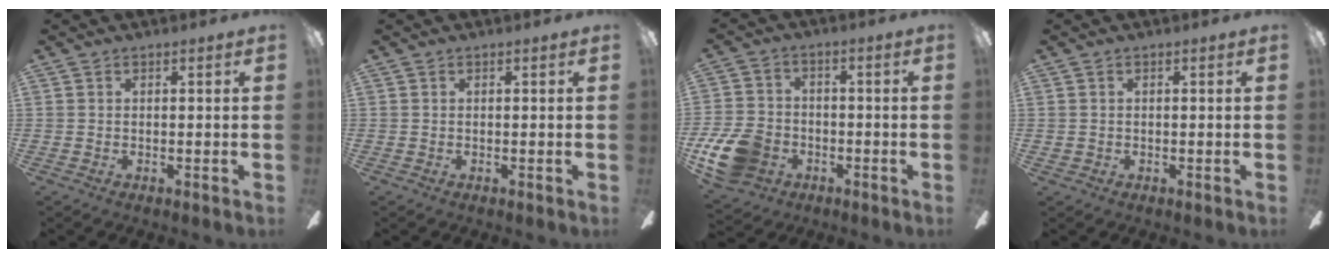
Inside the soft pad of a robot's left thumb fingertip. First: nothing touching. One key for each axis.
{"total": 0.0}
{"total": 12.5, "fx": -5.1, "fy": 9.4, "fz": 6.5, "tx": -0.144, "ty": 0.034, "tz": -0.093}
{"total": 0.6, "fx": 0.1, "fy": 0.6, "fz": 0.2, "tx": -0.003, "ty": 0.006, "tz": 0.000}